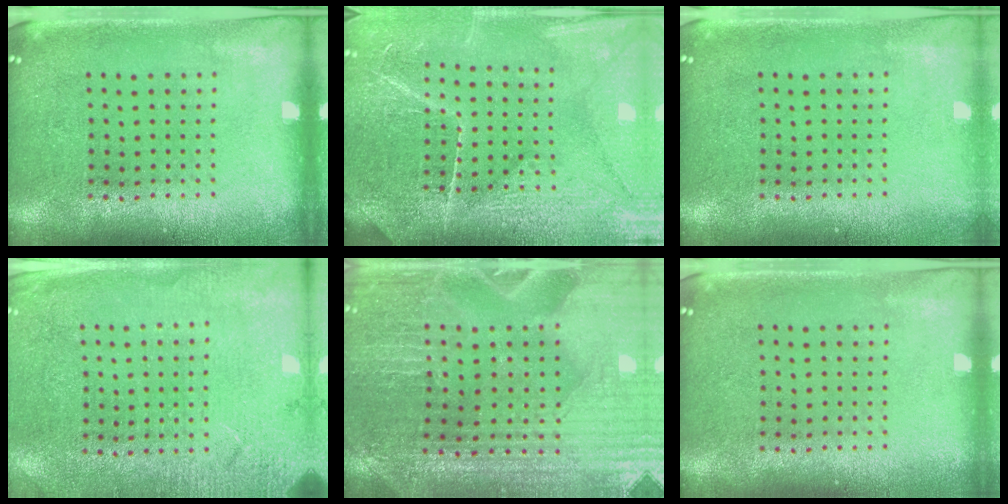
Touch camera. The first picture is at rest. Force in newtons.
{"total": 4.2, "press": 3.9, "slide": 1.6}
{"total": 0.7, "press": 0.7, "slide": 0.0}
{"total": 2.6, "press": 2.6, "slide": 0.4}
{"total": 2.5, "press": 2.4, "slide": 0.4}
{"total": 0.0}